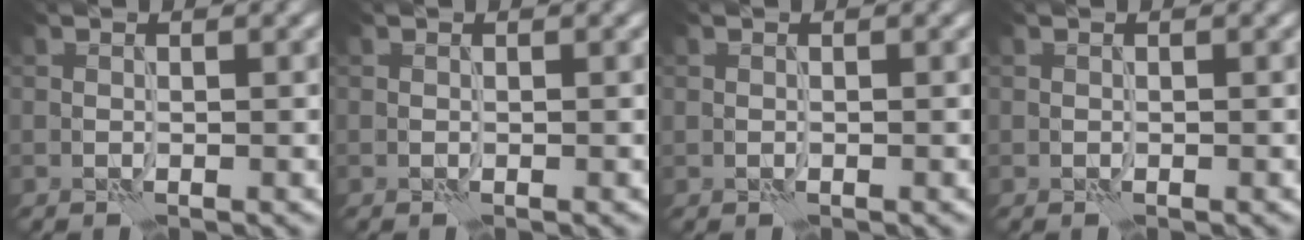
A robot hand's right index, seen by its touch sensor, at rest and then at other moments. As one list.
[{"total": 0.0}, {"total": 0.0}, {"total": 0.0}]